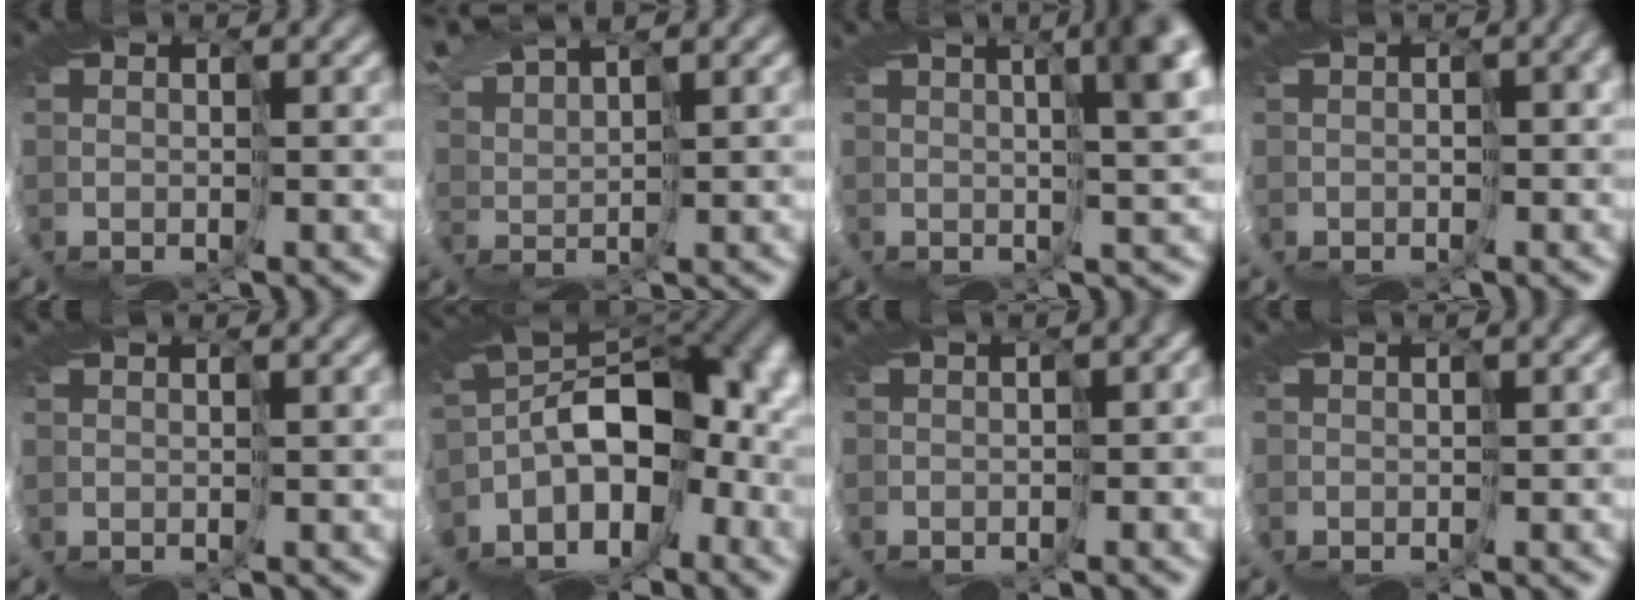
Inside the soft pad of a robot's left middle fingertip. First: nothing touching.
{"total": 5.0, "force": [5.0, -0.4, 0.4], "torque": [-0.032, 0.017, 0.082]}
{"total": 7.2, "force": [2.5, 2.1, 6.4], "torque": [-0.066, 0.014, 0.028]}
{"total": 1.3, "force": [-0.7, 0.5, 1.0], "torque": [-0.006, -0.003, -0.009]}
{"total": 0.7, "force": [0.0, -0.6, -0.4], "torque": [0.015, 0.002, 0.000]}
{"total": 13.3, "force": [-2.7, 7.5, 10.6], "torque": [-0.150, -0.010, -0.024]}
{"total": 3.6, "force": [-2.6, 1.7, 1.8], "torque": [-0.019, 0.000, -0.032]}
{"total": 2.3, "force": [-2.0, 0.8, 0.8], "torque": [-0.008, 0.001, -0.029]}